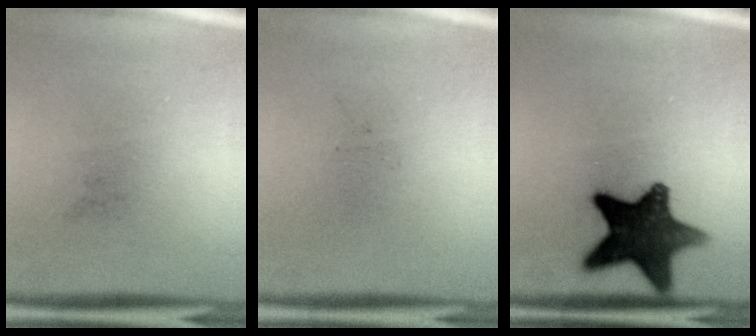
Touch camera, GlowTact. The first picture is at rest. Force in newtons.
{"total": 0.0}
{"total": 14.4}